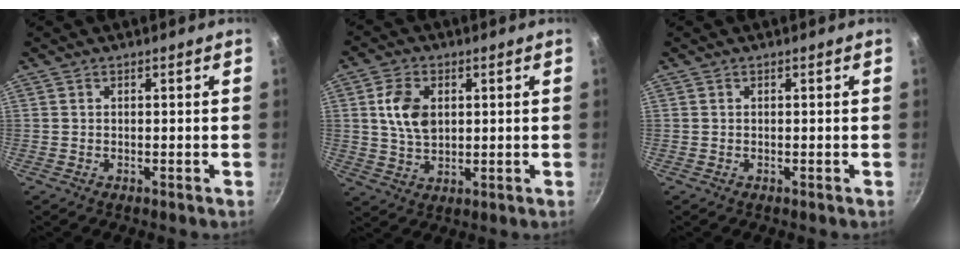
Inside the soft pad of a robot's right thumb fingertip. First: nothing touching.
{"total": 8.0, "force": [1.7, 5.4, 5.7], "torque": [-0.093, -0.003, 0.032]}
{"total": 0.0}